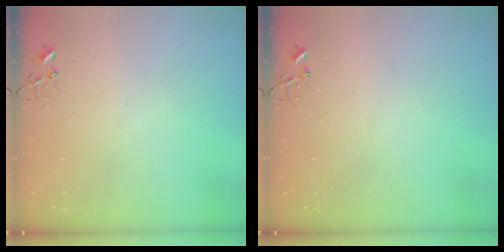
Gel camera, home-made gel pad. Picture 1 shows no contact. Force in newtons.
{"total": 0.0}